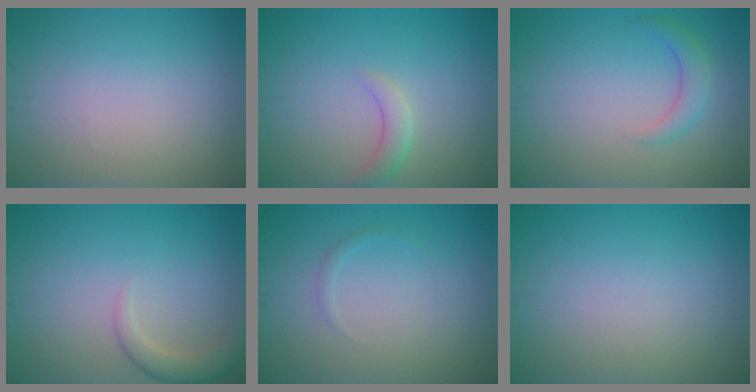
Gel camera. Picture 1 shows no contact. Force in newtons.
{"total": 1.8, "press": 1.8, "slide": 0.1}
{"total": 2.0, "press": 2.0, "slide": 0.1}
{"total": 2.5, "press": 2.5, "slide": 0.2}
{"total": 0.6, "press": 0.6, "slide": 0.1}
{"total": 0.0}